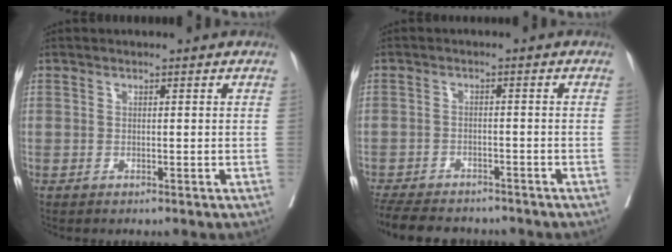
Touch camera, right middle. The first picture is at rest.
{"total": 12.3, "force": [-10.6, 4.0, 4.8], "torque": [-0.101, -0.010, -0.149]}